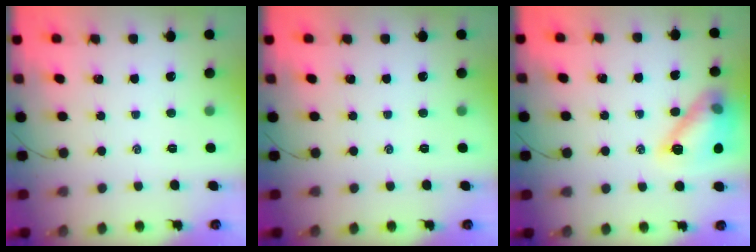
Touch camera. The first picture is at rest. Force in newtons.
{"total": 0.0}
{"total": 14.3, "press": 14.3, "slide": 0.1}